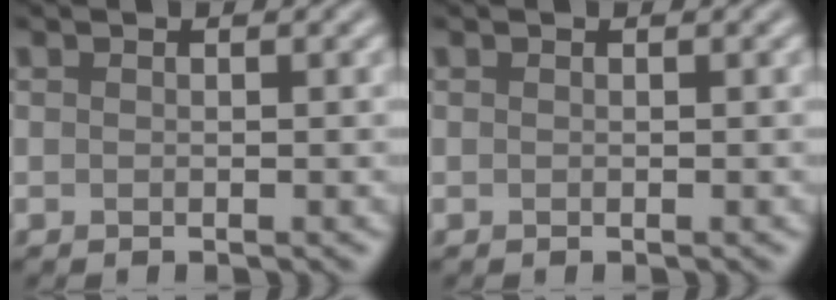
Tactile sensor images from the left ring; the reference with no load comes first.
{"total": 0.0}